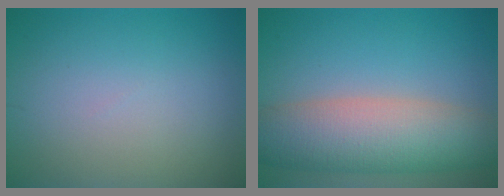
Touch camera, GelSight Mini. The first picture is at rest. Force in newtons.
{"total": 8.9, "press": 8.8, "slide": 0.6}